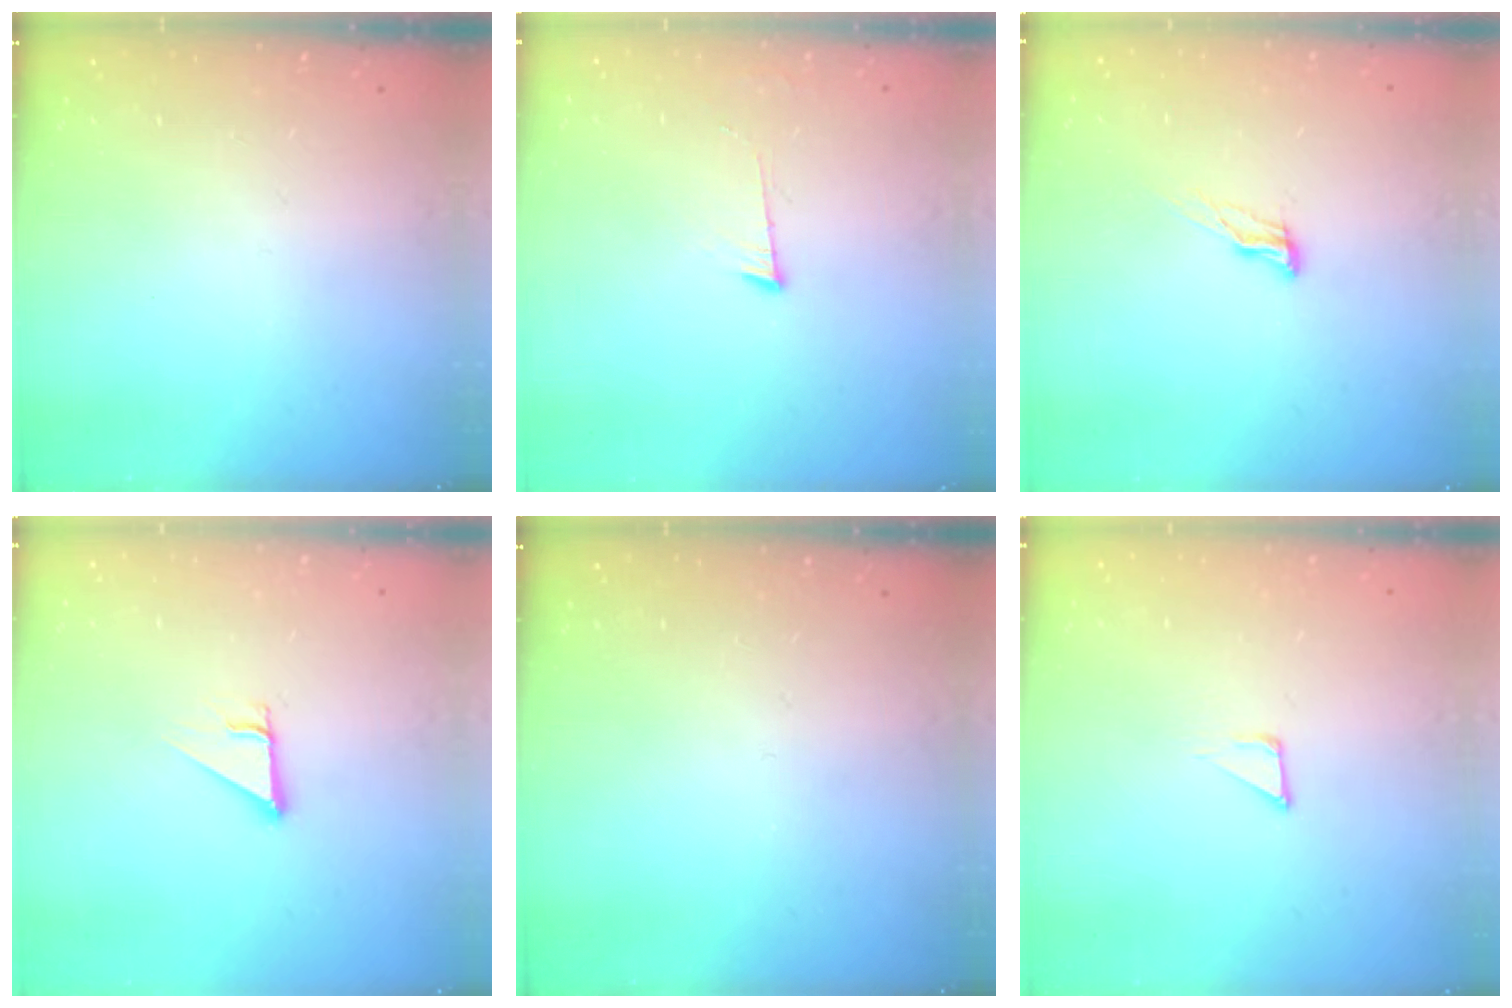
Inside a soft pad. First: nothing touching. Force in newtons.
{"total": 4.3, "press": 4.2, "slide": 0.5}
{"total": 6.9, "press": 6.9, "slide": 0.9}
{"total": 2.5, "press": 2.5, "slide": 0.2}
{"total": 0.0}
{"total": 2.1, "press": 2.1, "slide": 0.1}